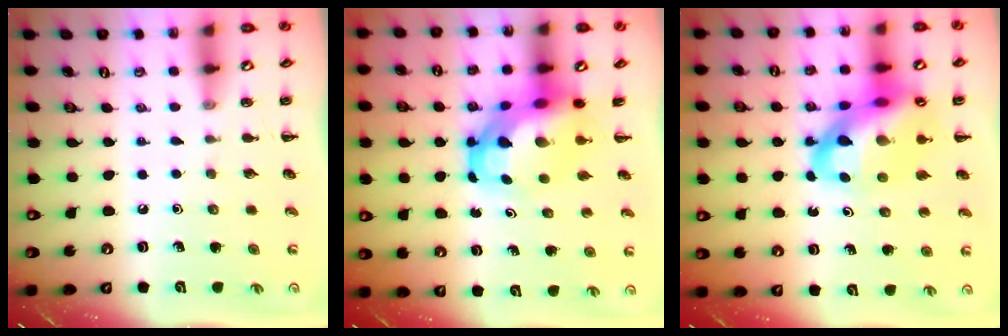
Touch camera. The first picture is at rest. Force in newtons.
{"total": 7.0, "press": 6.7, "slide": 1.8}
{"total": 20.2, "press": 19.7, "slide": 4.4}